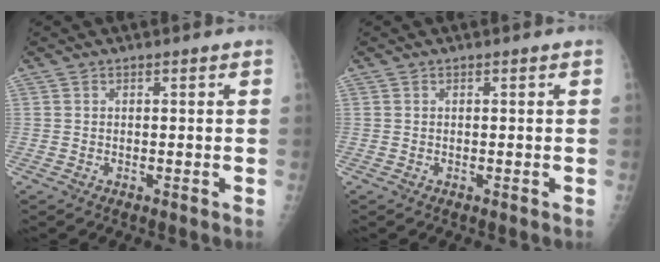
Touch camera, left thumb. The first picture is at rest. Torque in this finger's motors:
{"motor_torque": [0.00, 0.00, -0.01, -0.02, 0.00]}